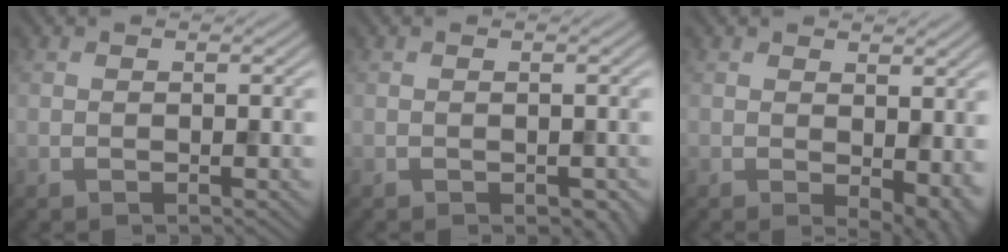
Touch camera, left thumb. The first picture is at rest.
{"total": 1.3, "force": [-0.6, 0.8, 0.8], "torque": [-0.018, -0.011, -0.005]}
{"total": 5.3, "force": [-0.2, 3.0, 4.4], "torque": [-0.061, -0.017, 0.008]}